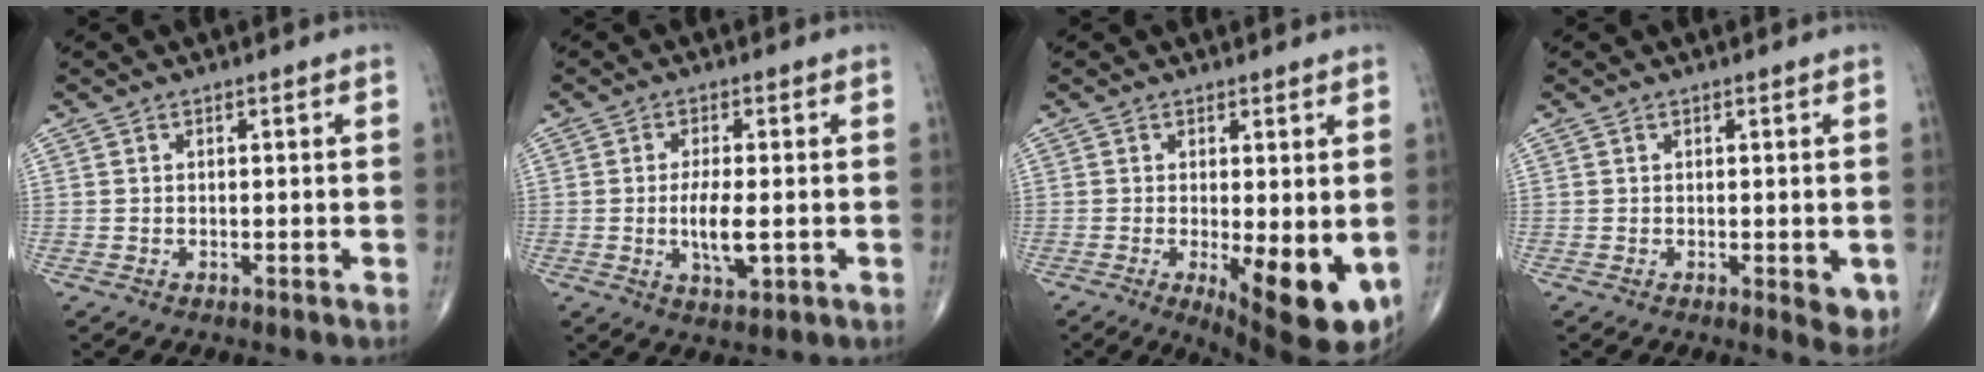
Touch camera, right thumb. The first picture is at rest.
{"total": 5.9, "force": [-0.8, 2.0, 5.5], "torque": [-0.105, -0.011, -0.014]}
{"total": 11.8, "force": [-2.7, 3.9, 10.8], "torque": [-0.141, -0.025, -0.026]}
{"total": 4.0, "force": [-0.8, 1.6, 3.6], "torque": [-0.029, -0.007, -0.007]}